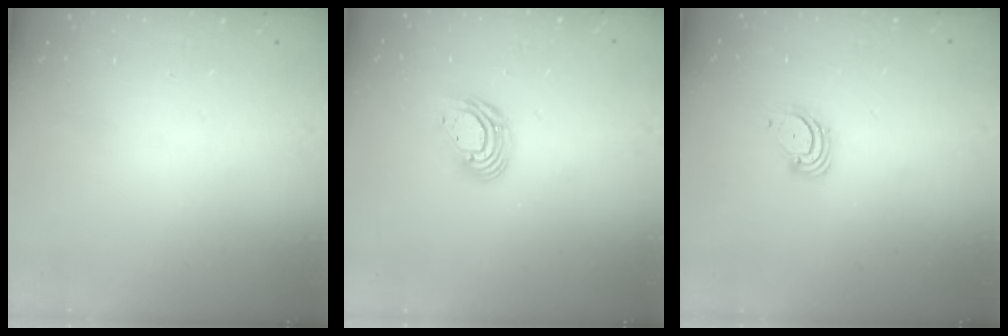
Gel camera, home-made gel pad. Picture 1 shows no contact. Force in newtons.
{"total": 10.5, "press": 10.4, "slide": 1.9}
{"total": 3.5, "press": 3.5, "slide": 0.4}